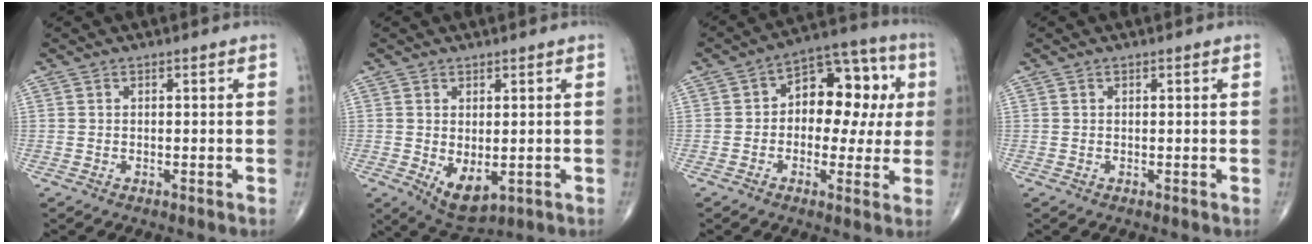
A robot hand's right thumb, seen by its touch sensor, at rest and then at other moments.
{"total": 6.1, "force": [-1.0, 3.2, 5.1], "torque": [-0.073, -0.012, 0.000]}
{"total": 14.3, "force": [1.6, 9.1, 10.9], "torque": [-0.097, 0.038, 0.013]}
{"total": 0.0}